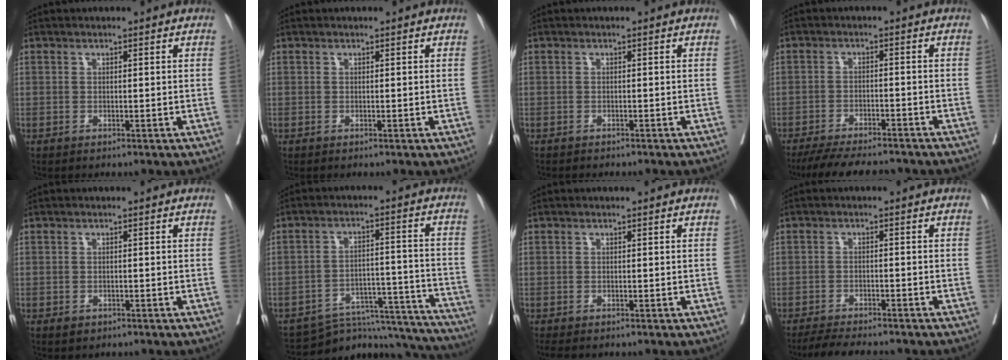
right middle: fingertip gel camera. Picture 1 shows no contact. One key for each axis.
{"total": 0.0}
{"total": 3.1, "fx": -2.8, "fy": 0.7, "fz": 1.1, "tx": -0.020, "ty": -0.004, "tz": -0.033}
{"total": 11.2, "fx": -10.1, "fy": 2.1, "fz": 4.4, "tx": -0.065, "ty": -0.007, "tz": -0.145}
{"total": 1.2, "fx": -0.7, "fy": 0.8, "fz": 0.5, "tx": -0.009, "ty": 0.001, "tz": -0.005}
{"total": 18.0, "fx": -17.6, "fy": 3.1, "fz": 2.3, "tx": -0.019, "ty": 0.040, "tz": -0.233}
{"total": 1.4, "fx": -1.2, "fy": 0.4, "fz": 0.6, "tx": -0.013, "ty": -0.007, "tz": -0.020}
{"total": 6.8, "fx": -6.2, "fy": 0.9, "fz": 2.7, "tx": -0.037, "ty": -0.015, "tz": -0.097}